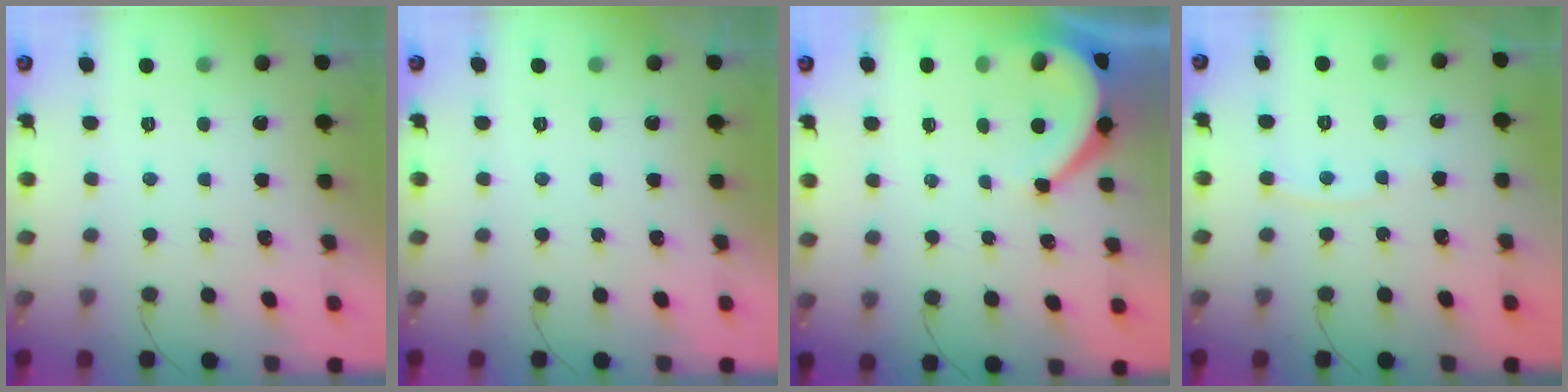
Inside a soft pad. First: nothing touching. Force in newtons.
{"total": 0.0}
{"total": 7.0, "press": 7.0, "slide": 0.2}
{"total": 4.4, "press": 4.3, "slide": 0.7}